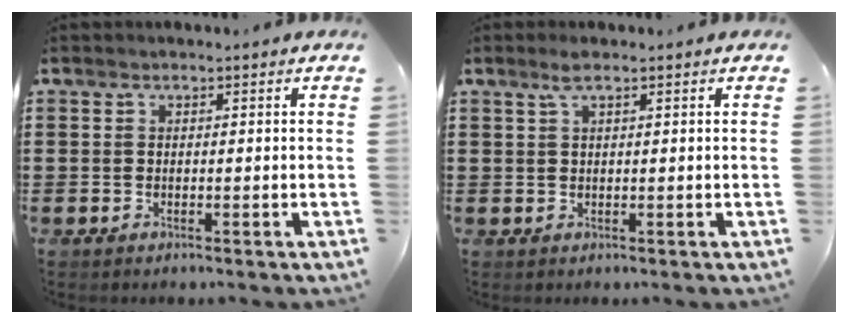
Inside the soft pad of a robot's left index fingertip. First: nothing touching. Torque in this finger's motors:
{"motor_torque": [0.53, -0.47, 0.20, 0.07]}